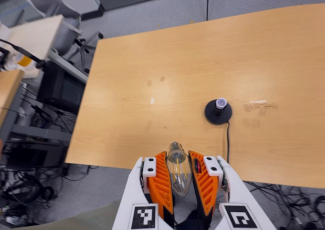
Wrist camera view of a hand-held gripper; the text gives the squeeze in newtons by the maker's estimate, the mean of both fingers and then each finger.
{"total": 21.0, "left": 22.9, "right": 19.1}